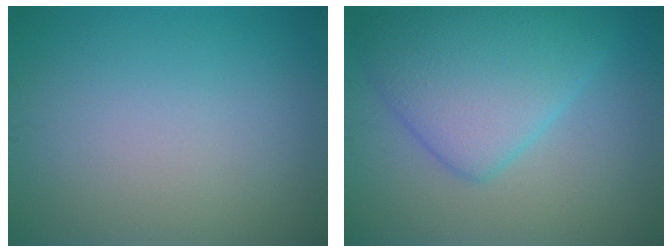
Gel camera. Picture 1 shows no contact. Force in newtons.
{"total": 6.8, "press": 6.7, "slide": 0.2}